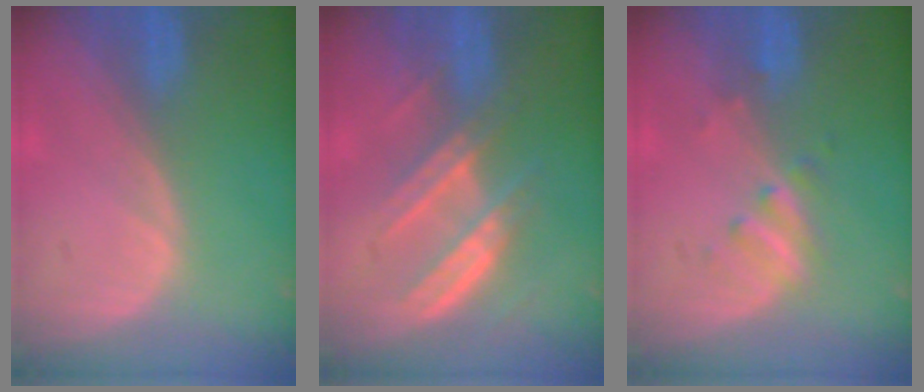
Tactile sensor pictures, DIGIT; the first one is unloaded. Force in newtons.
{"total": 6.5, "press": 6.3, "slide": 1.4}
{"total": 2.7, "press": 2.7, "slide": 0.5}